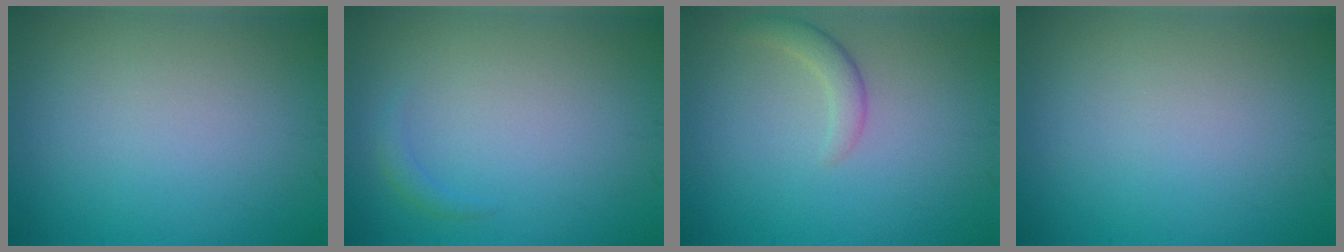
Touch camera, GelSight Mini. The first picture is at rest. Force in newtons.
{"total": 0.9, "press": 0.9, "slide": 0.0}
{"total": 1.9, "press": 1.9, "slide": 0.2}
{"total": 0.0}